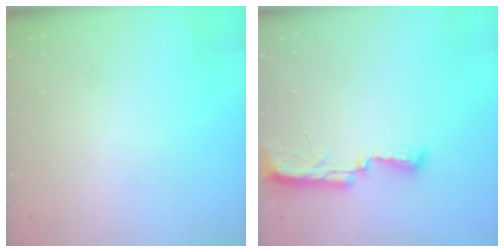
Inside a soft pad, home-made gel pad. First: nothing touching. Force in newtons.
{"total": 9.8, "press": 8.9, "slide": 4.2}